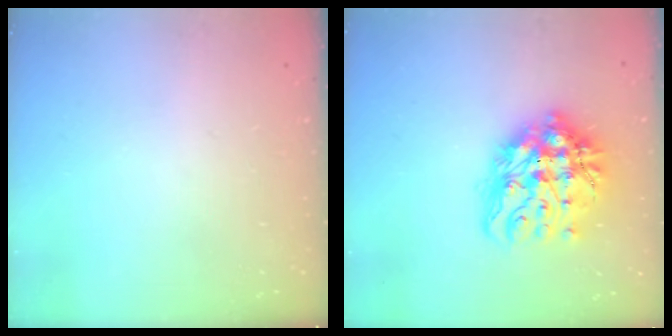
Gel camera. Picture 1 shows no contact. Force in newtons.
{"total": 17.9, "press": 17.8, "slide": 2.1}